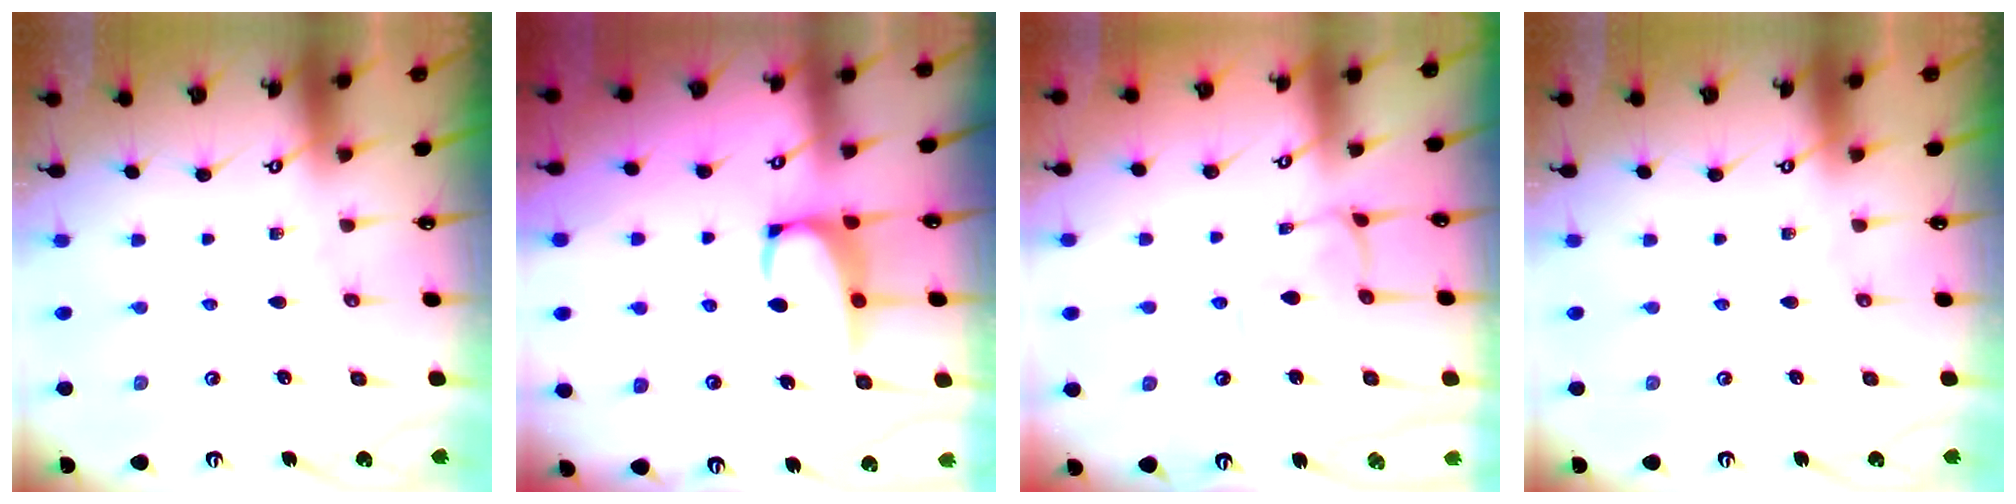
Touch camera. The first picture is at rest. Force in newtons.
{"total": 2.5, "press": 2.4, "slide": 0.8}
{"total": 0.8, "press": 0.7, "slide": 0.3}
{"total": 0.0}